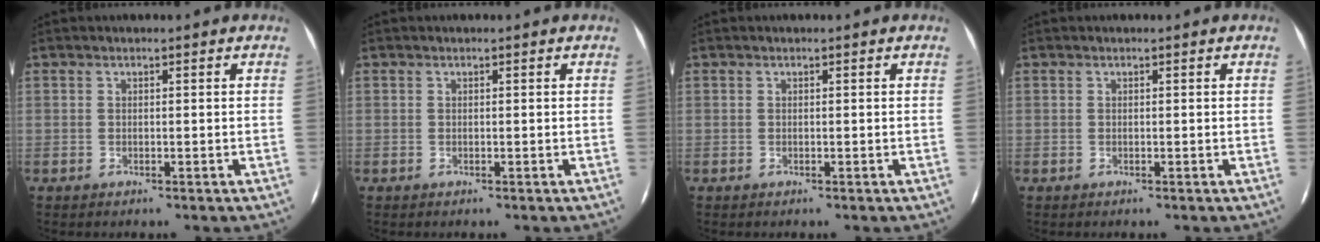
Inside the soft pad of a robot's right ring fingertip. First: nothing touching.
{"total": 0.0}
{"total": 0.0}
{"total": 0.0}